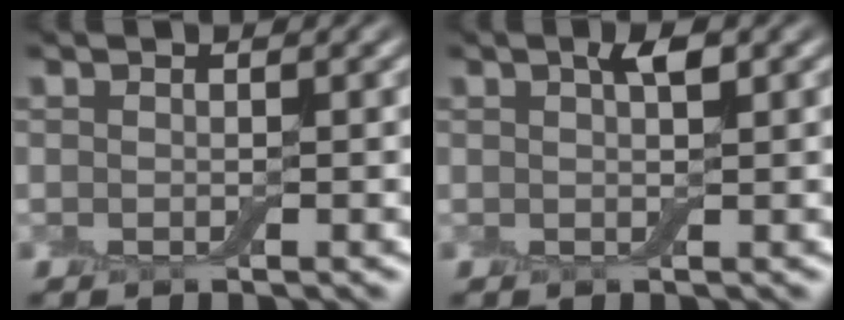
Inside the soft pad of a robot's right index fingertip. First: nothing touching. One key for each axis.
{"total": 1.6, "fx": 0.7, "fy": 0.3, "fz": 1.4, "tx": -0.022, "ty": 0.001, "tz": 0.010}